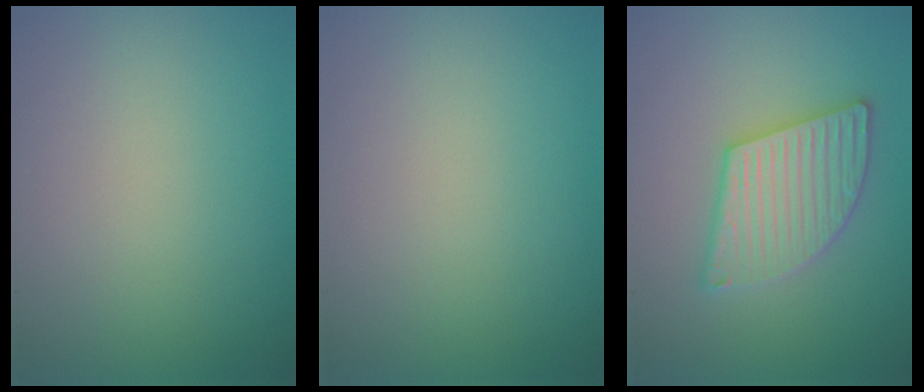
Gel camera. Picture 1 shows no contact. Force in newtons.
{"total": 0.0}
{"total": 5.2, "press": 5.2, "slide": 0.5}